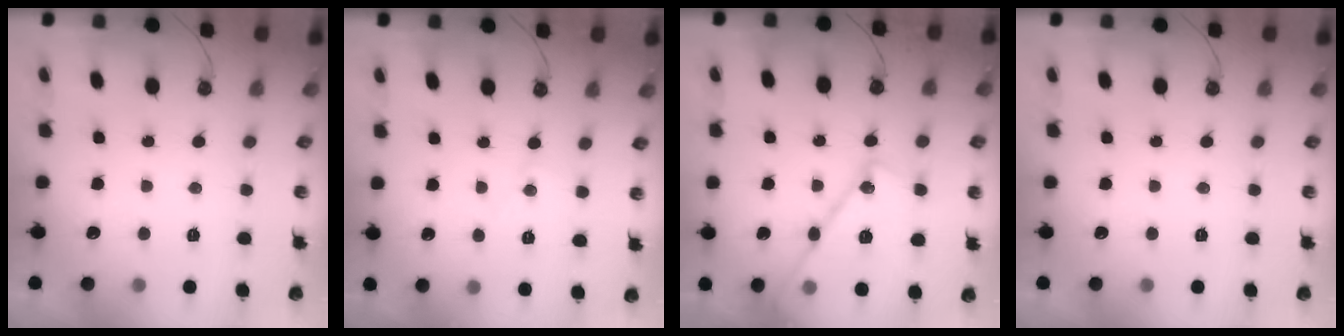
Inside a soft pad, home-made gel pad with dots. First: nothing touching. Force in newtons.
{"total": 4.9, "press": 4.8, "slide": 0.8}
{"total": 18.2, "press": 18.2, "slide": 1.5}
{"total": 0.0}